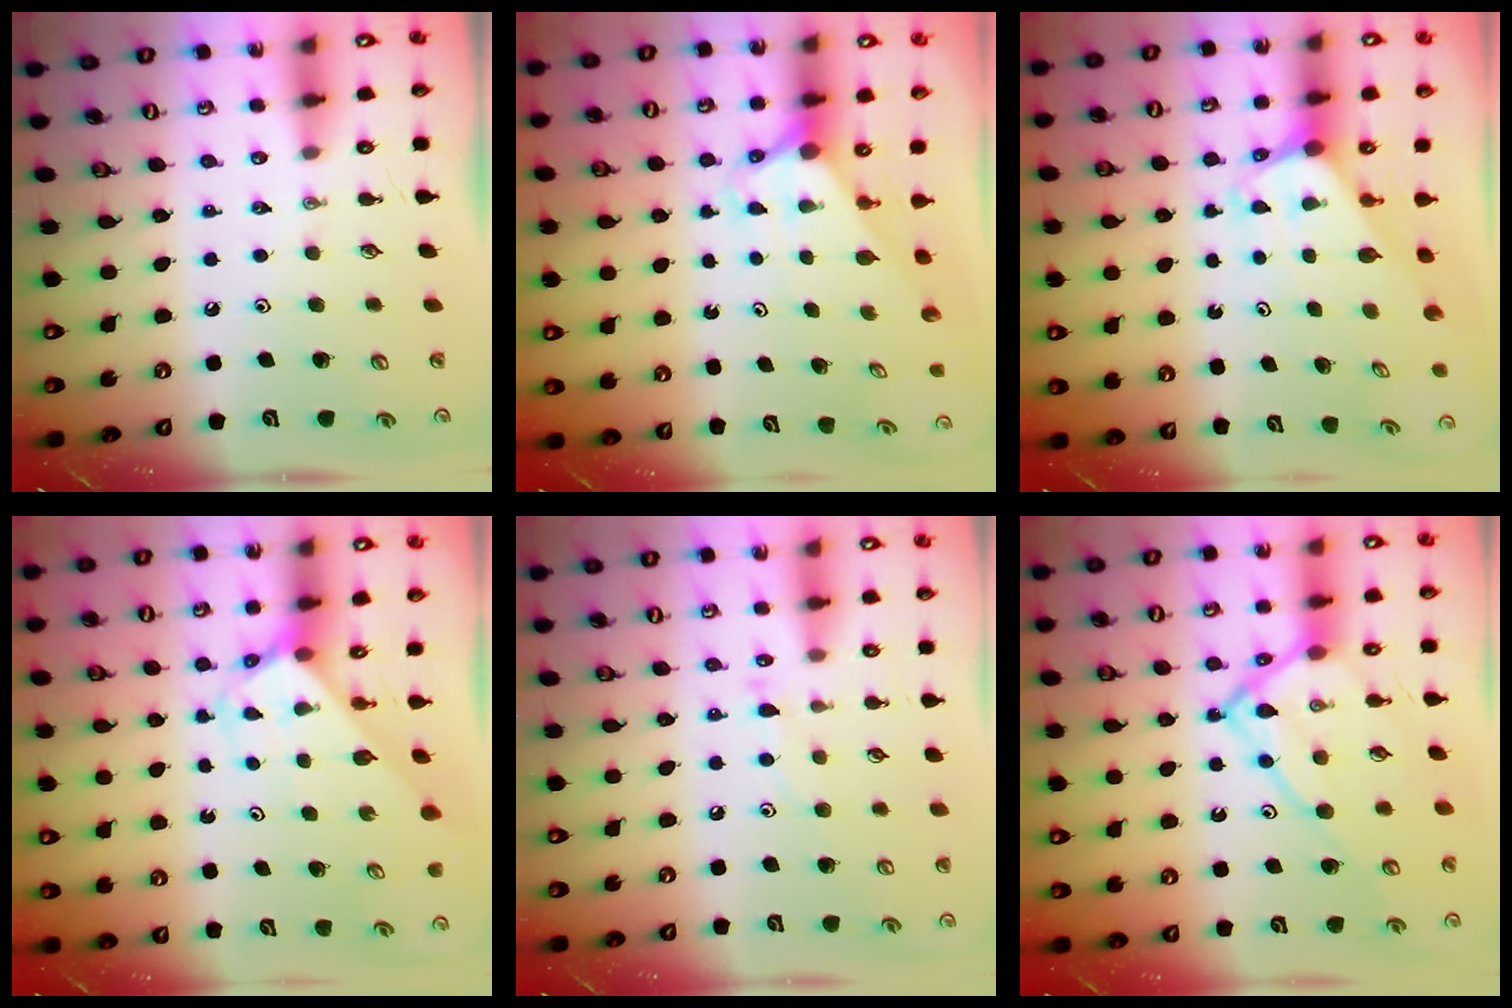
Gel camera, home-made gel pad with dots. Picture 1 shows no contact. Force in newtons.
{"total": 2.9, "press": 2.9, "slide": 0.0}
{"total": 2.0, "press": 2.0, "slide": 0.1}
{"total": 3.0, "press": 3.0, "slide": 0.2}
{"total": 6.6, "press": 6.6, "slide": 0.5}
{"total": 16.0, "press": 16.0, "slide": 1.6}